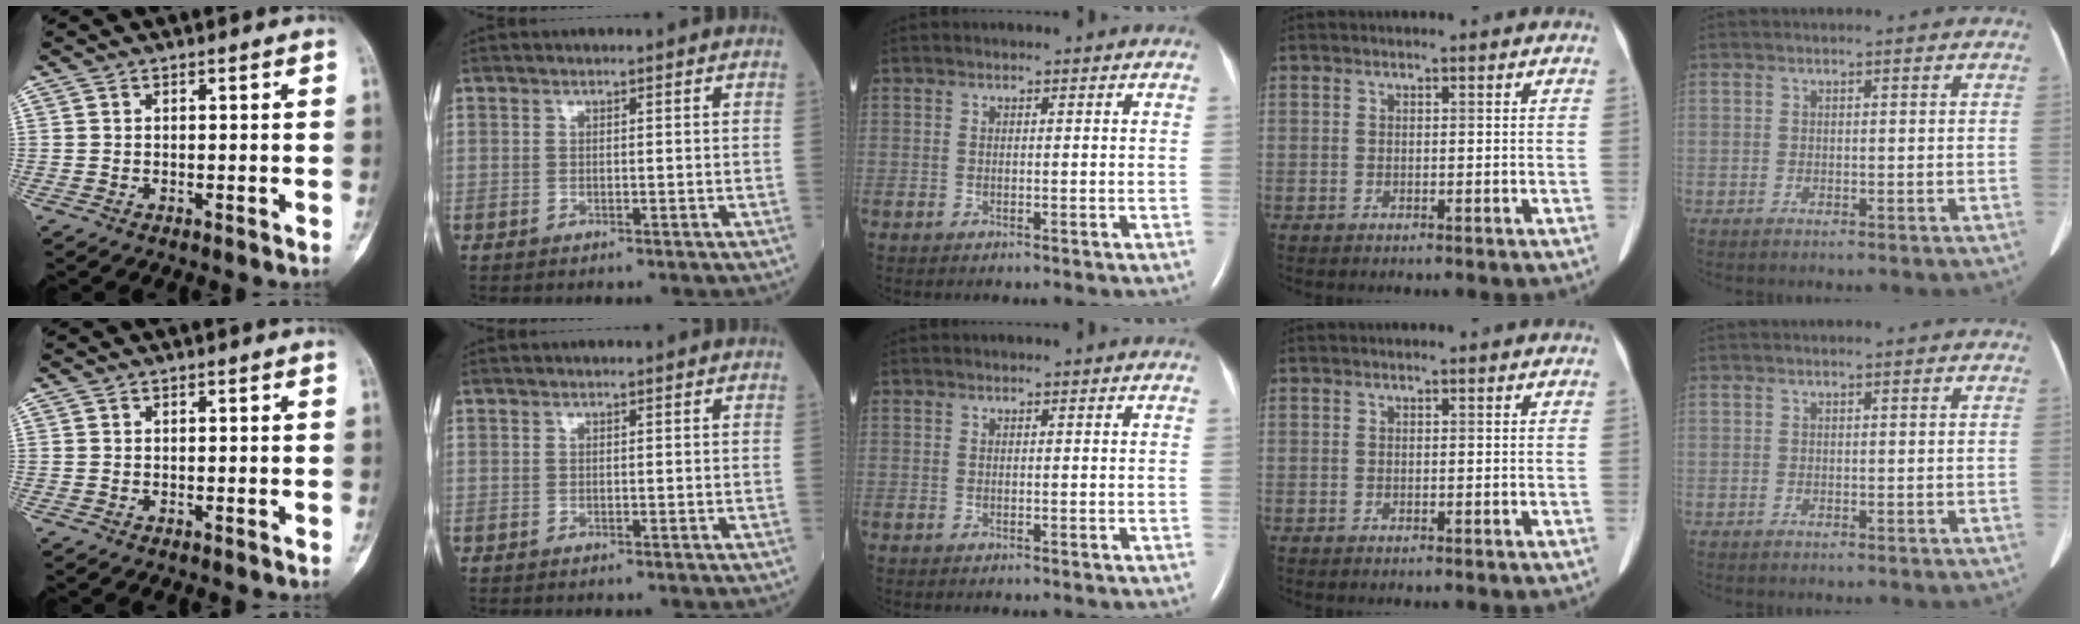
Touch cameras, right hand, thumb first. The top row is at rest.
{}